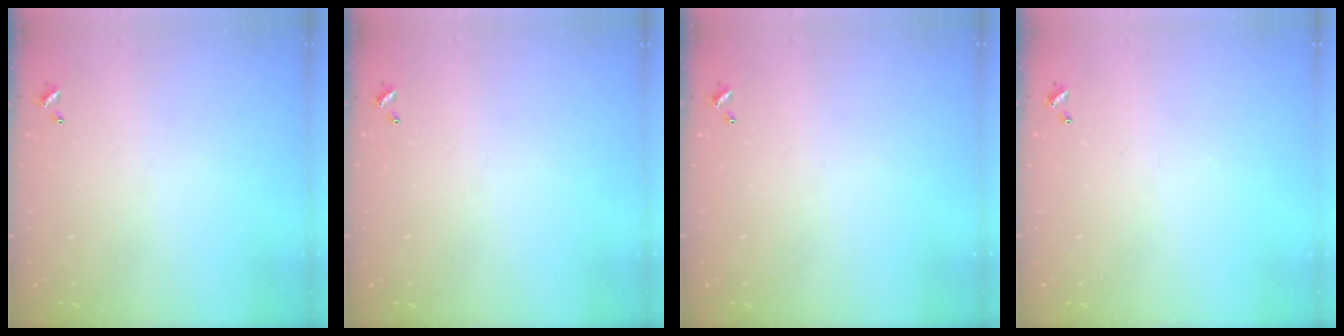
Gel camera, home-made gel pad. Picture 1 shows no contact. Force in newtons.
{"total": 0.0}
{"total": 0.0}
{"total": 0.0}